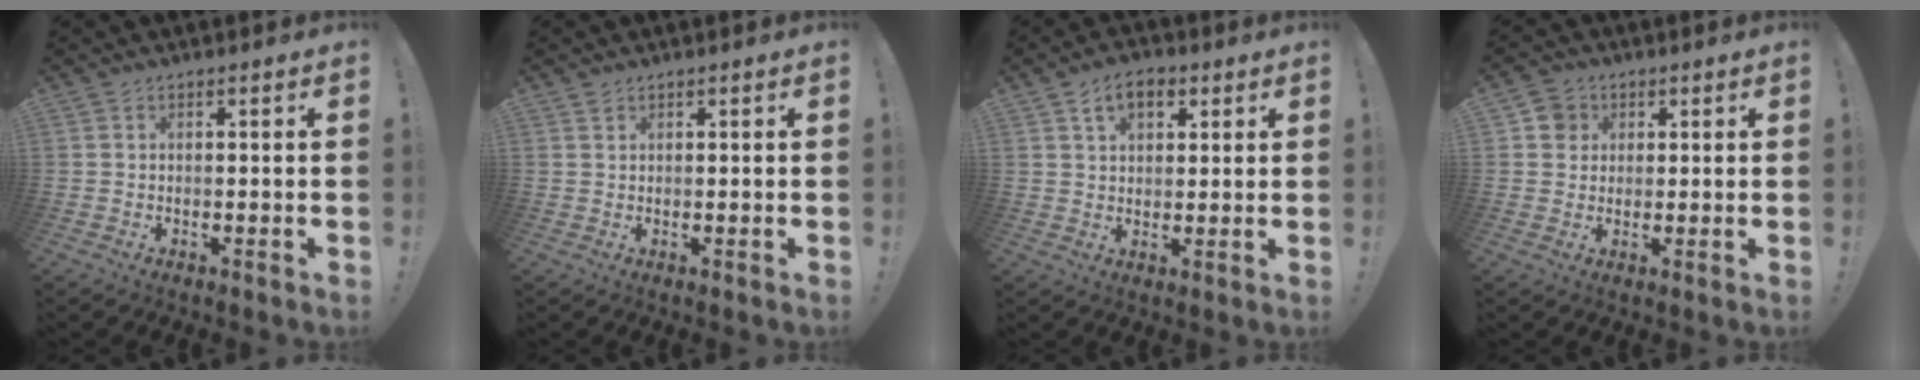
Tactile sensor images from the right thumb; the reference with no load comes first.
{"total": 0.9, "force": [0.8, 0.3, 0.2], "torque": [0.003, -0.006, 0.014]}
{"total": 7.5, "force": [3.5, 4.8, 4.6], "torque": [-0.073, 0.004, 0.064]}
{"total": 5.4, "force": [1.6, 5.0, 1.3], "torque": [-0.016, 0.004, 0.033]}